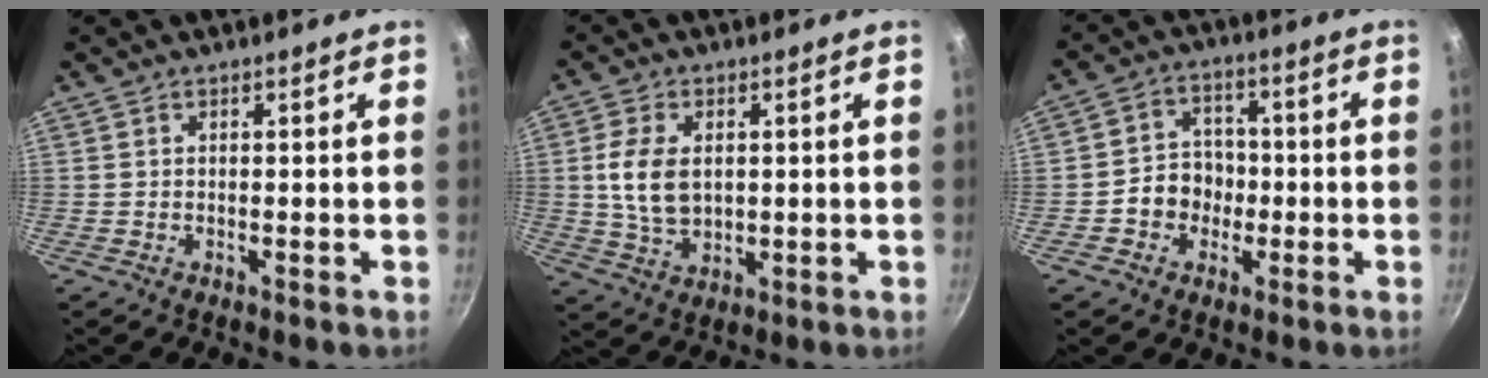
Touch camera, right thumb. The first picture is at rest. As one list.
[{"total": 8.6, "force": [1.2, 5.6, 6.5], "torque": [-0.118, -0.006, 0.026]}, {"total": 7.0, "force": [-1.6, 6.1, 2.9], "torque": [-0.007, 0.024, -0.034]}]